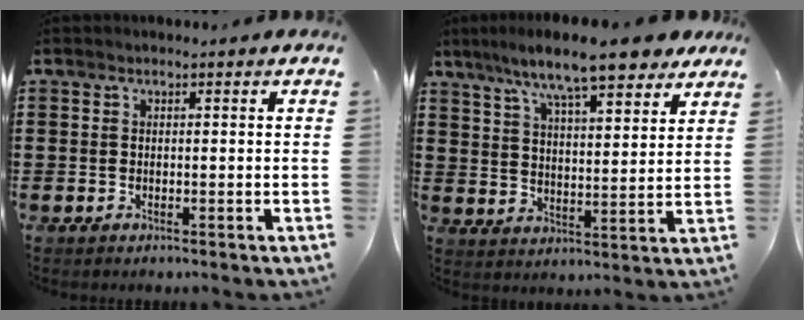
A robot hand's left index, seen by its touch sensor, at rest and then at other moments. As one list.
[{"total": 10.9, "force": [8.8, 1.5, 6.2], "torque": [-0.141, -0.028, 0.151]}]